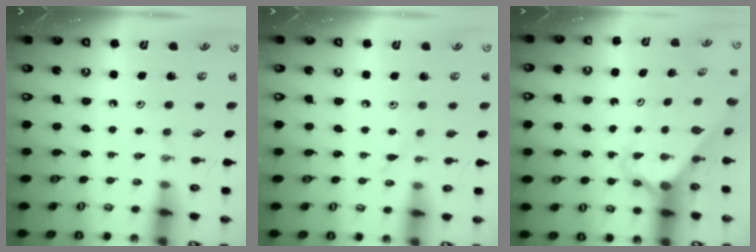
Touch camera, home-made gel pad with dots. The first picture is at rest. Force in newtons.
{"total": 5.4, "press": 5.4, "slide": 0.5}
{"total": 2.8, "press": 2.8, "slide": 0.2}